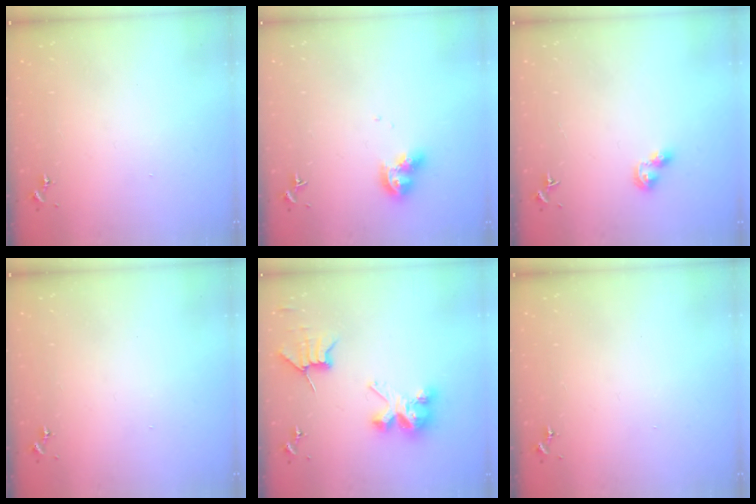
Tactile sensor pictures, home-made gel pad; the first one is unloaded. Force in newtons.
{"total": 9.6, "press": 9.6, "slide": 1.1}
{"total": 5.5, "press": 5.5, "slide": 0.6}
{"total": 0.0}
{"total": 8.3, "press": 8.3, "slide": 0.4}
{"total": 0.0}